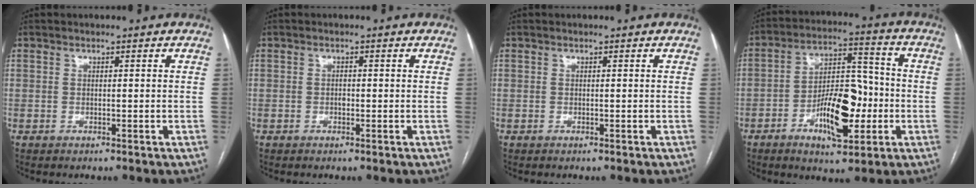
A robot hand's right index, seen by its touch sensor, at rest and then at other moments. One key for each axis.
{"total": 0.8, "fx": -0.2, "fy": 0.5, "fz": 0.6, "tx": -0.011, "ty": 0.002, "tz": -0.005}
{"total": 0.0}
{"total": 12.4, "fx": -3.8, "fy": 4.7, "fz": 10.8, "tx": -0.190, "ty": 0.016, "tz": -0.061}